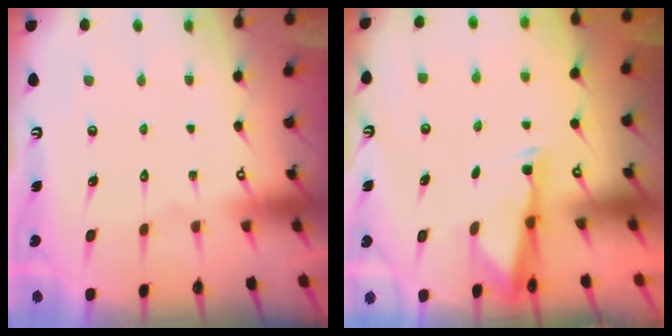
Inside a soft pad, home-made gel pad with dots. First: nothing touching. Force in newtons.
{"total": 2.9, "press": 2.8, "slide": 0.5}